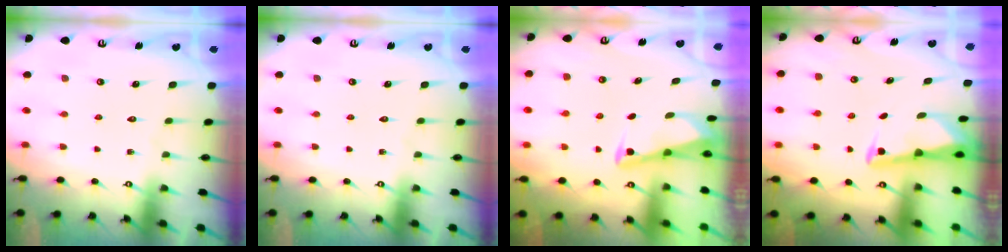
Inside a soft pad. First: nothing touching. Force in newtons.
{"total": 0.0}
{"total": 2.8, "press": 2.8, "slide": 0.4}
{"total": 3.1, "press": 3.1, "slide": 0.4}